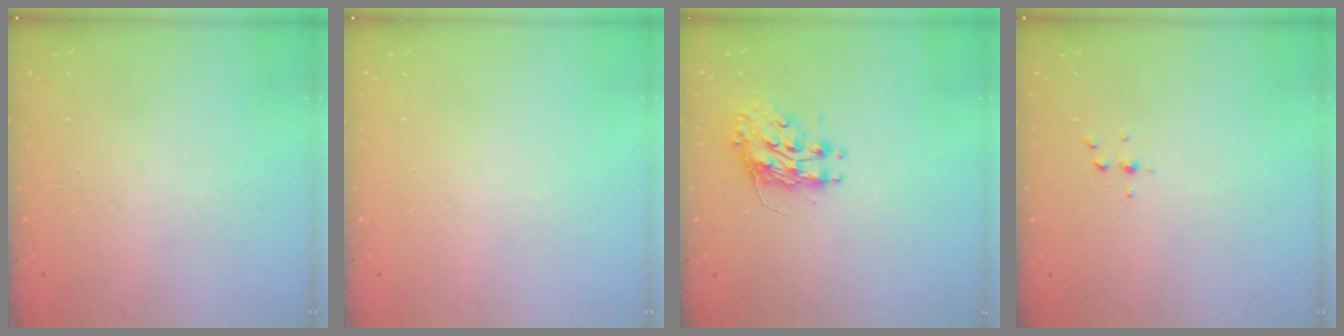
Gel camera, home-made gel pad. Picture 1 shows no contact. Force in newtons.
{"total": 0.0}
{"total": 9.1, "press": 9.0, "slide": 1.0}
{"total": 2.6, "press": 2.6, "slide": 0.3}